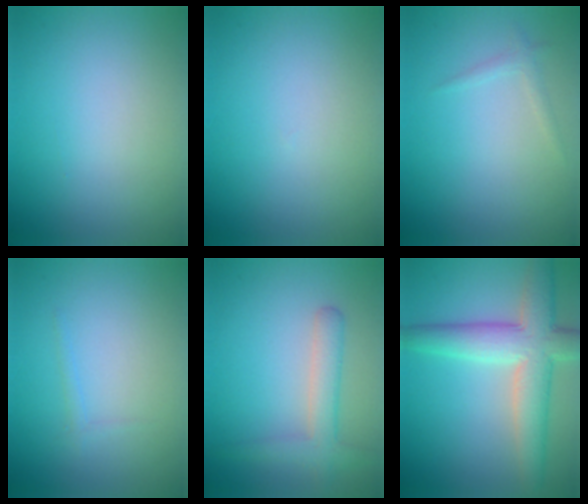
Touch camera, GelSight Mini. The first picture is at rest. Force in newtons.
{"total": 0.0}
{"total": 0.9, "press": 0.9, "slide": 0.0}
{"total": 0.7, "press": 0.7, "slide": 0.0}
{"total": 3.0, "press": 3.0, "slide": 0.2}
{"total": 6.9, "press": 6.9, "slide": 0.3}